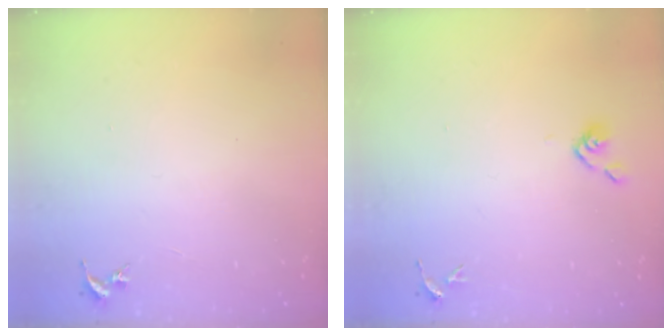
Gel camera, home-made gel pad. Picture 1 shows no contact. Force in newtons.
{"total": 3.8, "press": 3.7, "slide": 0.8}